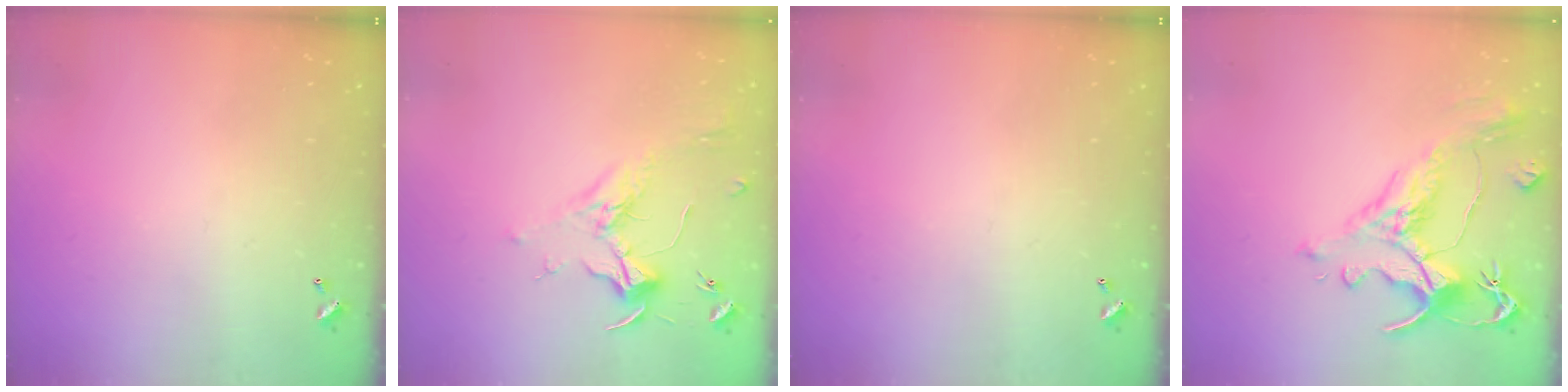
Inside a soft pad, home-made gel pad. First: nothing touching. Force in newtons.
{"total": 1.7, "press": 1.5, "slide": 0.8}
{"total": 0.0}
{"total": 1.6, "press": 0.7, "slide": 1.4}